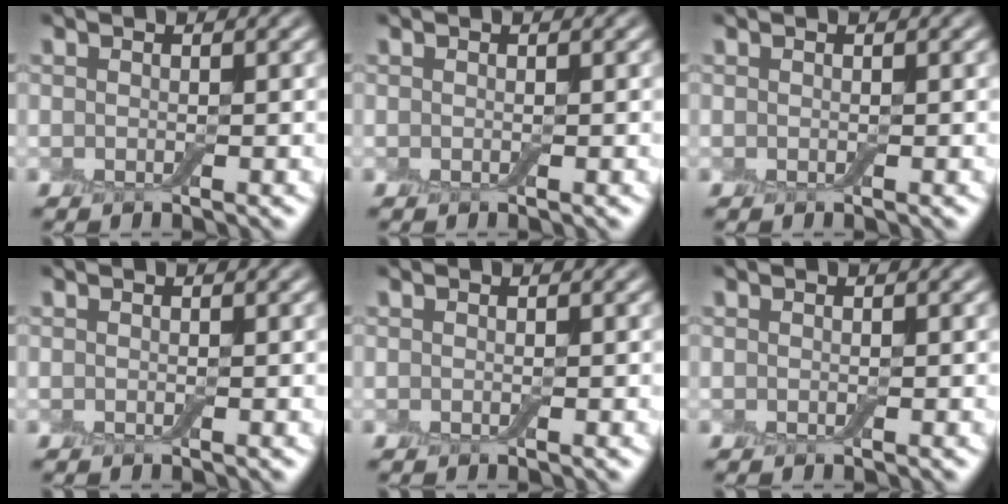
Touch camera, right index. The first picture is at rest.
{"total": 0.0}
{"total": 0.0}
{"total": 0.0}
{"total": 0.0}
{"total": 0.0}